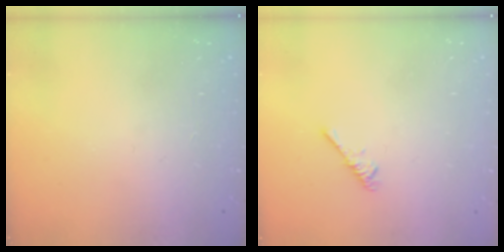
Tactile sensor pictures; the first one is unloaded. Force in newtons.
{"total": 2.6, "press": 2.5, "slide": 0.5}